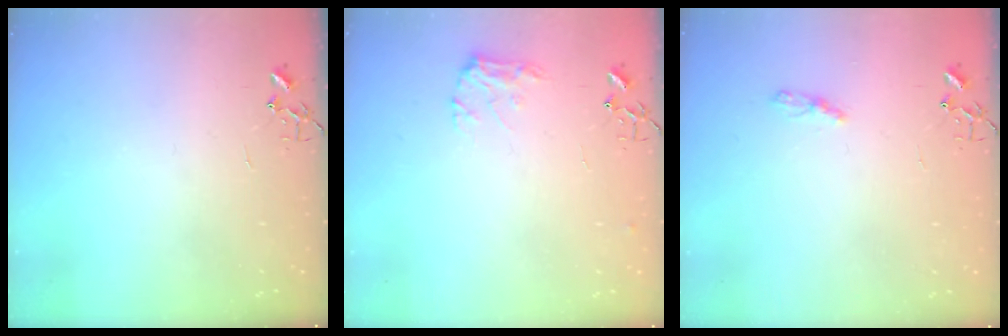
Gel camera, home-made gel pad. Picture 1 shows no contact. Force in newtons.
{"total": 7.9, "press": 7.9, "slide": 0.1}
{"total": 4.7, "press": 4.7, "slide": 0.4}